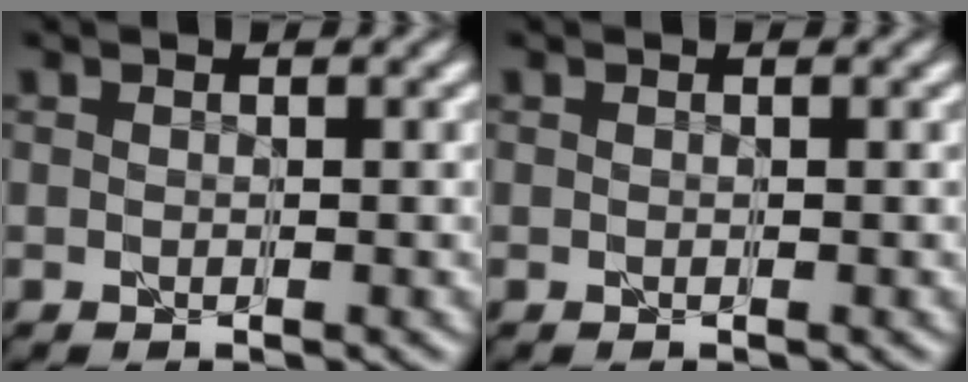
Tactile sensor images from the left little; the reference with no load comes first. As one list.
[{"total": 0.0}]